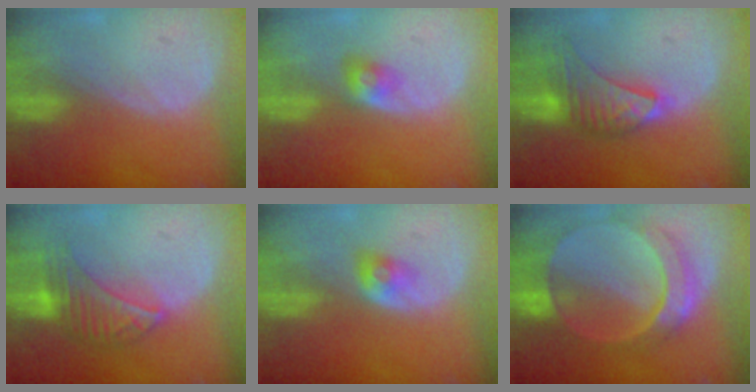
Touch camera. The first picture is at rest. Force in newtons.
{"total": 2.9, "press": 2.4, "slide": 1.5}
{"total": 7.4, "press": 7.4, "slide": 0.5}
{"total": 7.1, "press": 6.7, "slide": 2.2}
{"total": 2.7, "press": 2.4, "slide": 1.2}
{"total": 9.8, "press": 8.4, "slide": 4.9}